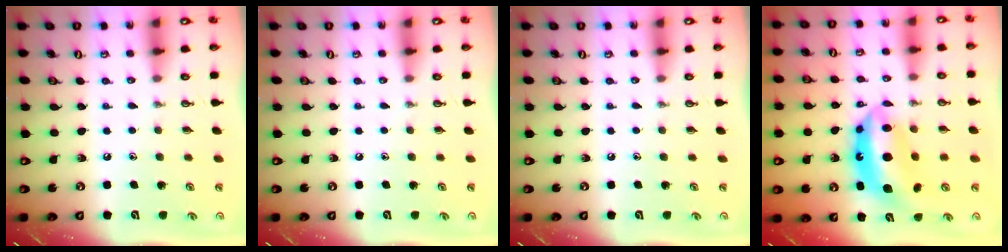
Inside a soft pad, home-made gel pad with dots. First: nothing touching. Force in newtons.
{"total": 0.0}
{"total": 0.0}
{"total": 13.2, "press": 13.1, "slide": 1.7}